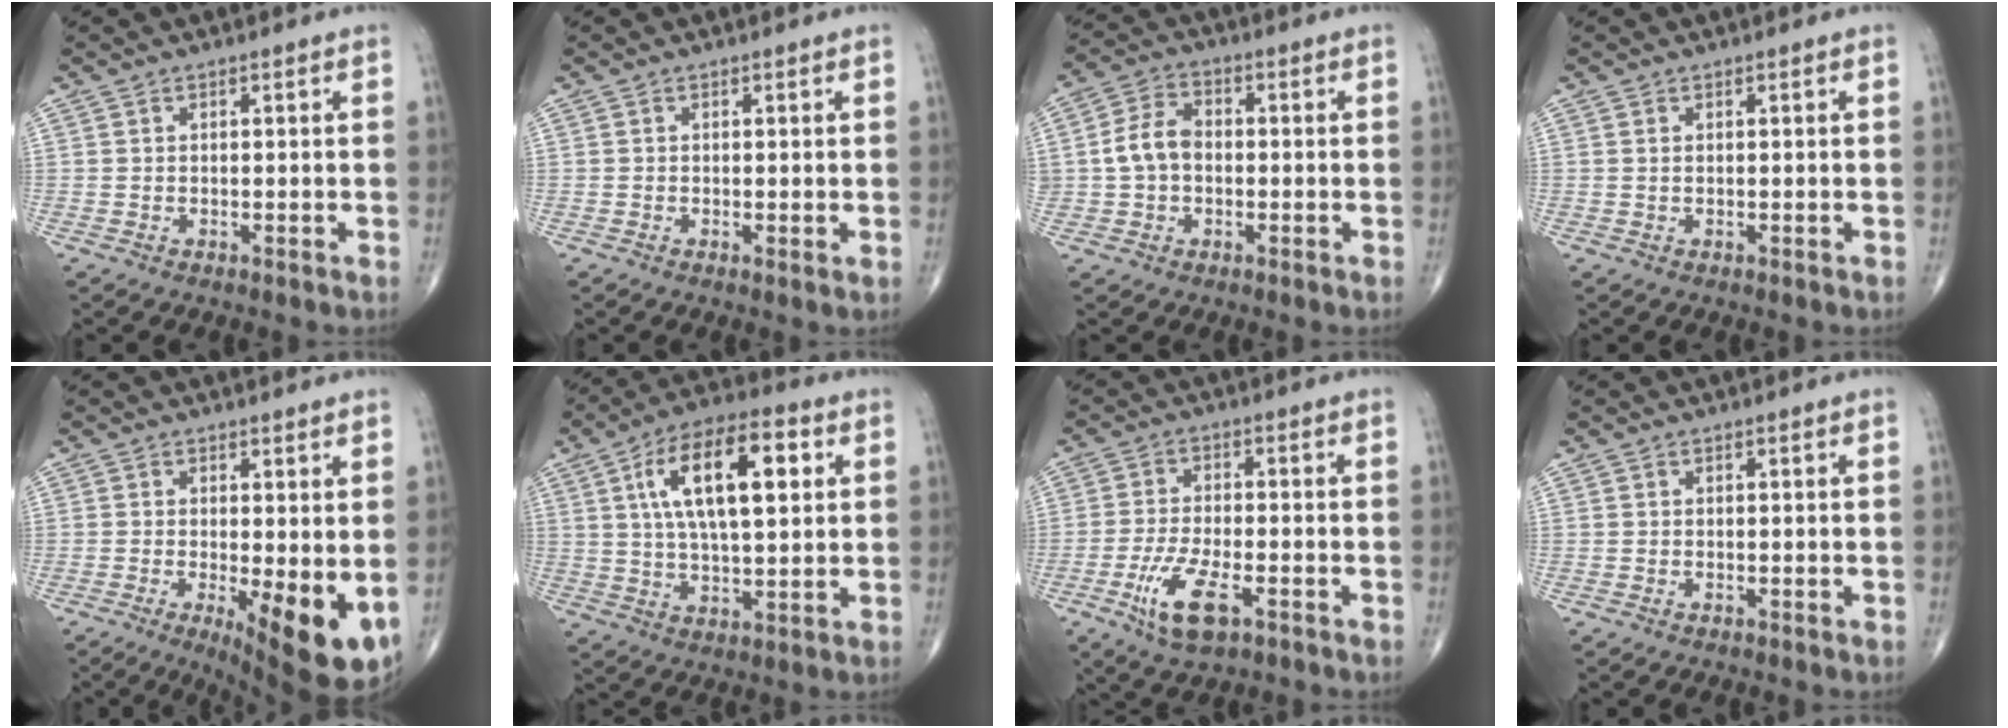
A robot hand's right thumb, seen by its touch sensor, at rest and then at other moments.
{"total": 0.7, "force": [0.0, 0.2, 0.7], "torque": [-0.014, -0.004, -0.003]}
{"total": 7.0, "force": [-0.3, 5.1, 4.8], "torque": [-0.086, 0.021, -0.011]}
{"total": 0.0}
{"total": 11.6, "force": [-2.5, 3.7, 10.7], "torque": [-0.149, -0.025, -0.026]}
{"total": 17.1, "force": [4.8, 7.1, 14.7], "torque": [-0.240, 0.007, 0.077]}
{"total": 8.8, "force": [-4.0, 3.2, 7.1], "torque": [-0.148, 0.005, -0.070]}
{"total": 0.0}